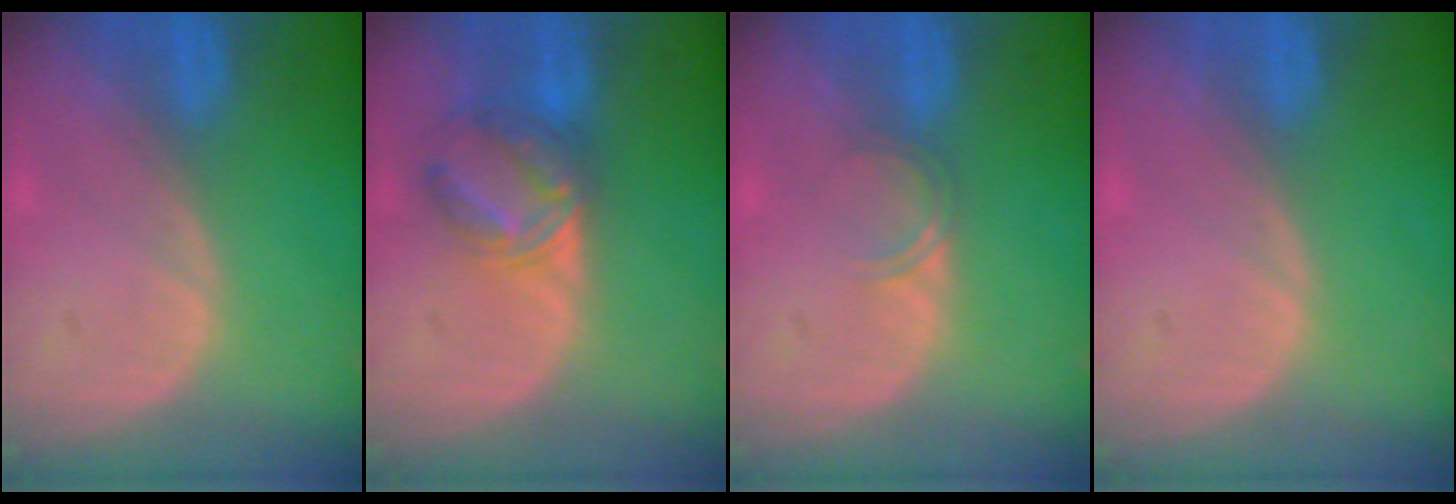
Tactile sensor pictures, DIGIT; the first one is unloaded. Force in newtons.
{"total": 6.5, "press": 6.2, "slide": 1.9}
{"total": 1.7, "press": 1.7, "slide": 0.3}
{"total": 0.0}